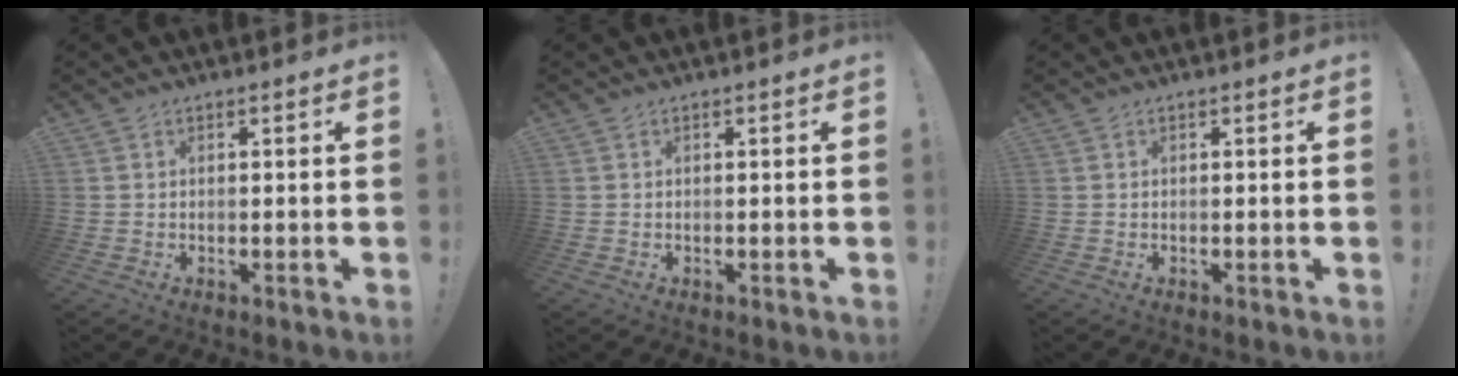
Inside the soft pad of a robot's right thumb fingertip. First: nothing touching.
{"total": 0.0}
{"total": 0.0}